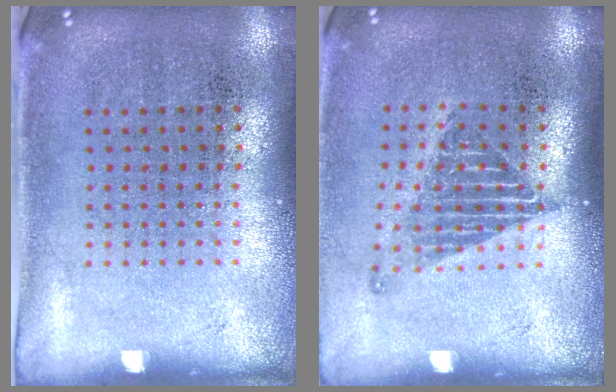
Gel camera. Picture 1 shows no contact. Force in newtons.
{"total": 1.3, "press": 1.1, "slide": 0.7}